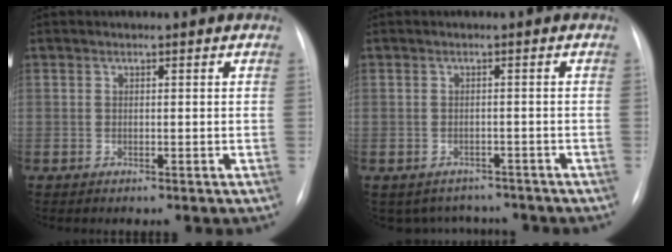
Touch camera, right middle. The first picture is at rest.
{"total": 5.4, "force": [-4.7, 2.7, 0.1], "torque": [0.007, 0.015, -0.056]}